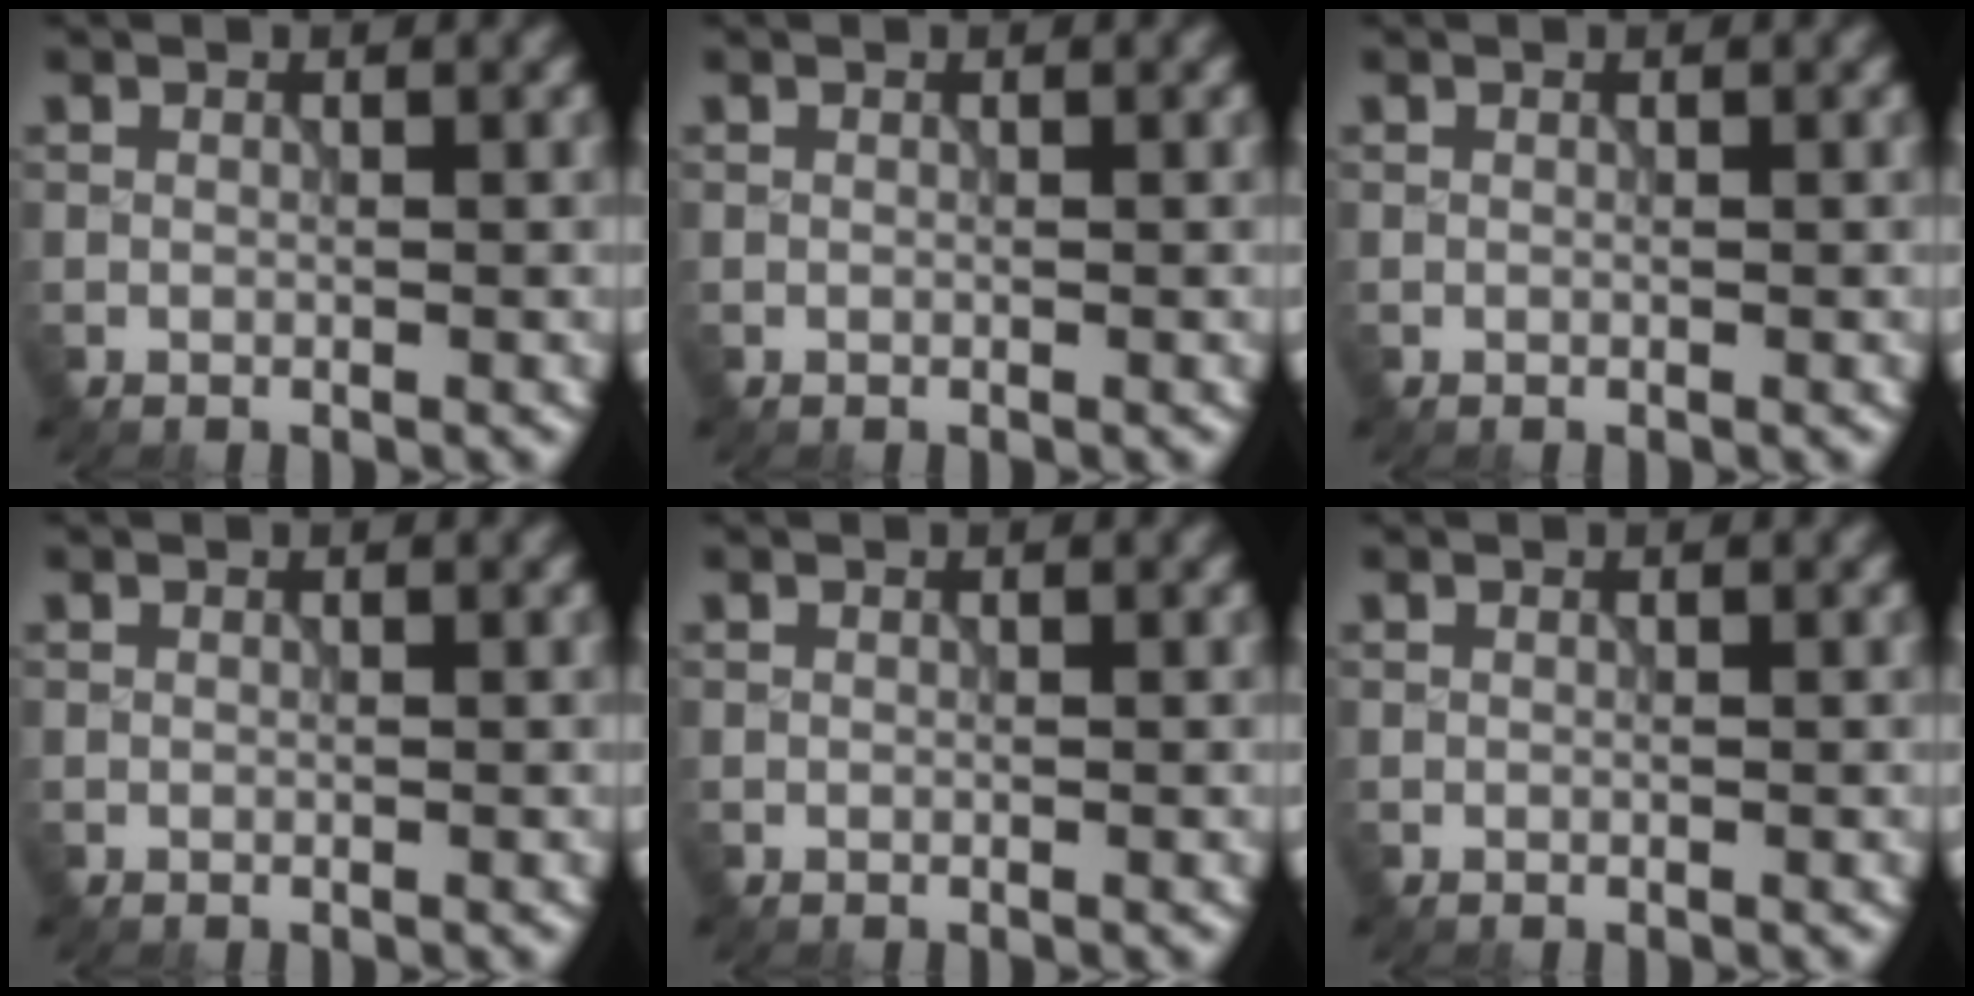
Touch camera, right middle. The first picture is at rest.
{"total": 0.0}
{"total": 0.0}
{"total": 0.0}
{"total": 0.0}
{"total": 0.0}